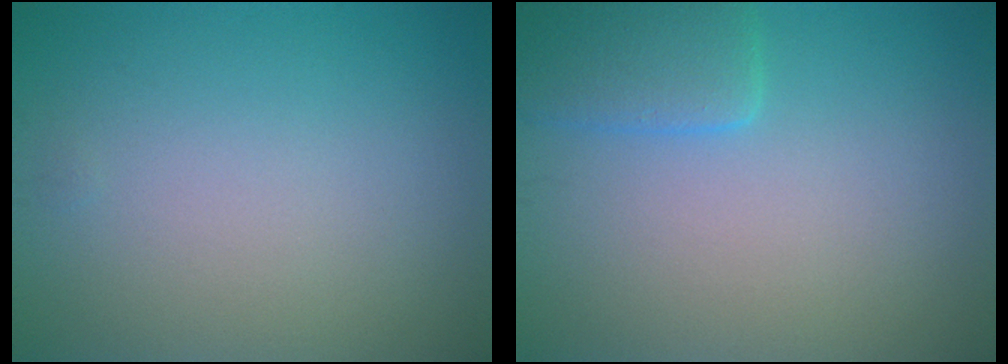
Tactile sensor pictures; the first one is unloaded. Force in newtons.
{"total": 3.0, "press": 3.0, "slide": 0.3}